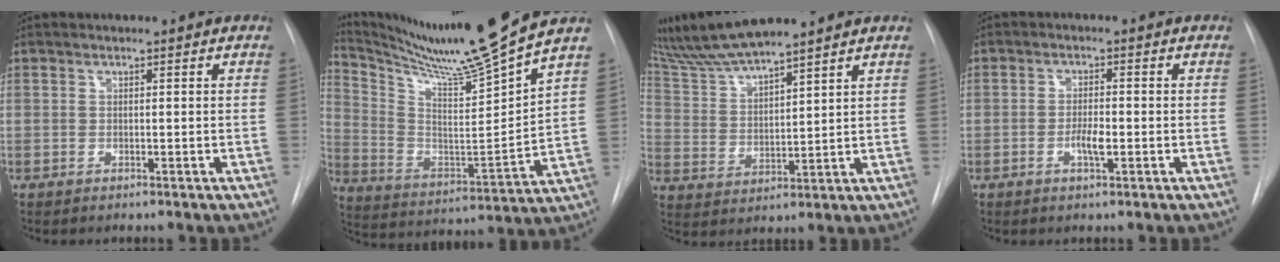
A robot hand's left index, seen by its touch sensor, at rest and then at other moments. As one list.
[{"total": 18.5, "force": [15.8, -2.5, 9.4], "torque": [-0.173, -0.052, 0.263]}, {"total": 10.4, "force": [9.7, -0.1, 3.9], "torque": [-0.083, 0.021, 0.189]}, {"total": 2.7, "force": [-0.9, 0.6, 2.5], "torque": [-0.046, 0.002, -0.015]}]